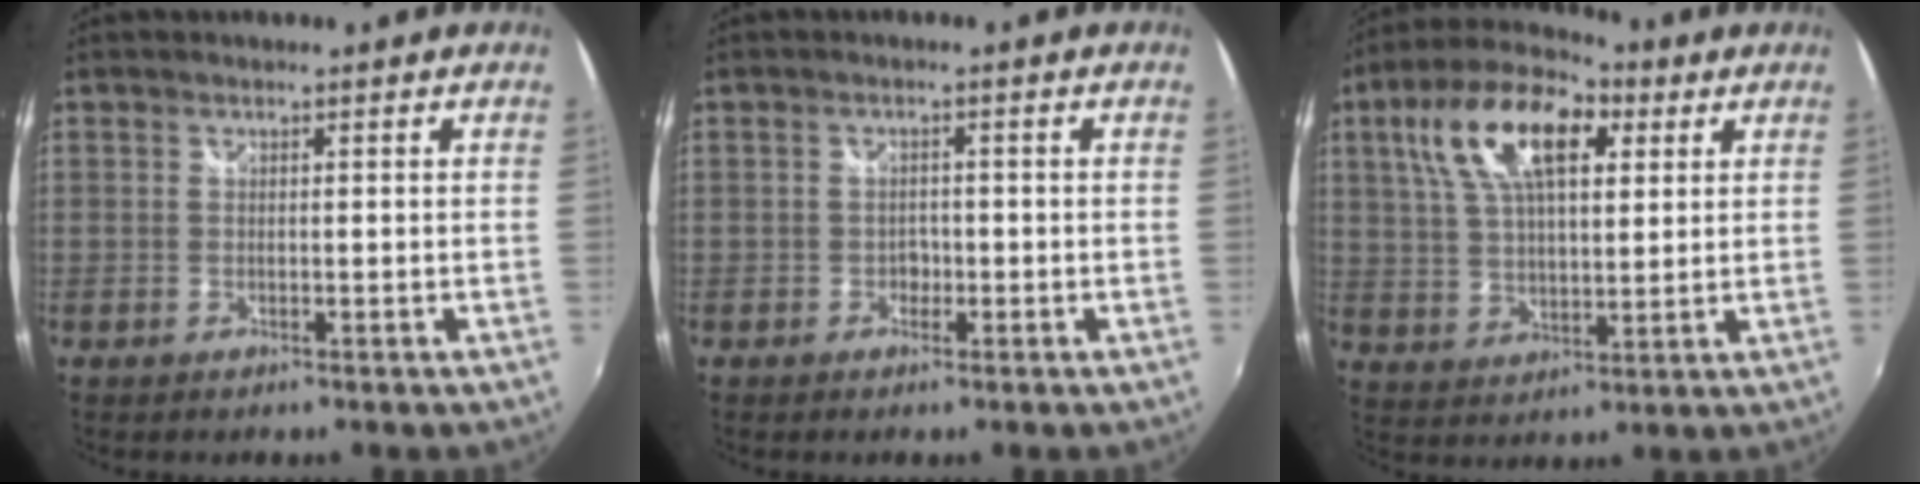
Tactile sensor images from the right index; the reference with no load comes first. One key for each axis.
{"total": 1.5, "fx": -0.7, "fy": 1.3, "fz": 0.3, "tx": -0.005, "ty": 0.001, "tz": -0.011}
{"total": 16.6, "fx": 6.7, "fy": 7.9, "fz": 13.0, "tx": -0.247, "ty": 0.037, "tz": 0.114}